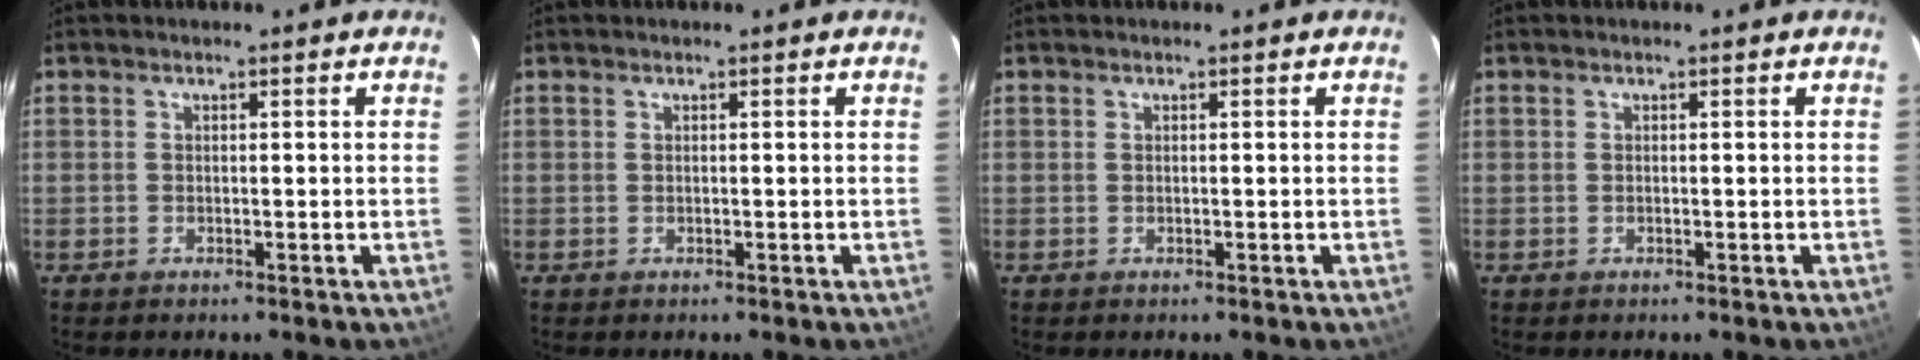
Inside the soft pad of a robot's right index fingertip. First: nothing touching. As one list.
[{"total": 0.0}, {"total": 0.0}, {"total": 0.0}]